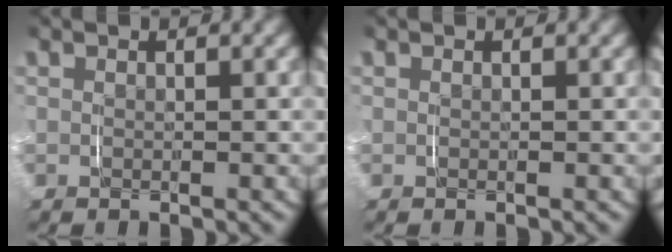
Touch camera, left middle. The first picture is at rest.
{"total": 0.0}